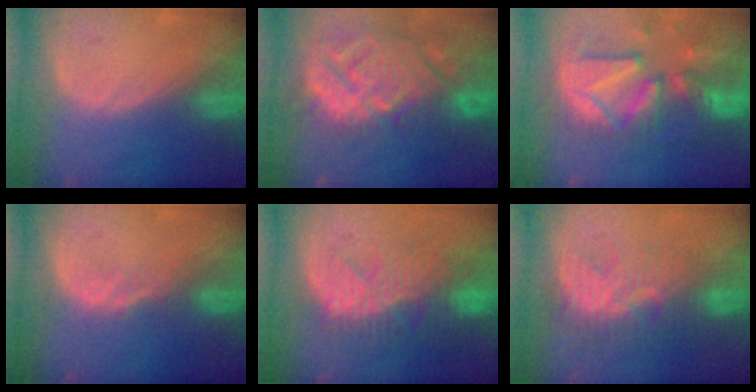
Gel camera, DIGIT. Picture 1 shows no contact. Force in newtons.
{"total": 14.6, "press": 12.5, "slide": 7.5}
{"total": 13.2, "press": 11.4, "slide": 6.6}
{"total": 1.4, "press": 1.4, "slide": 0.1}
{"total": 10.0, "press": 9.0, "slide": 4.2}
{"total": 8.9, "press": 7.6, "slide": 4.5}